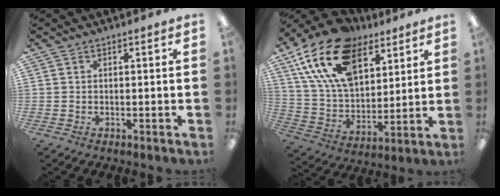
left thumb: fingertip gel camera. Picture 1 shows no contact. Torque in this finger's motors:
{"motor_torque": [2.47, 2.47, 1.39, -1.38, 0.20]}